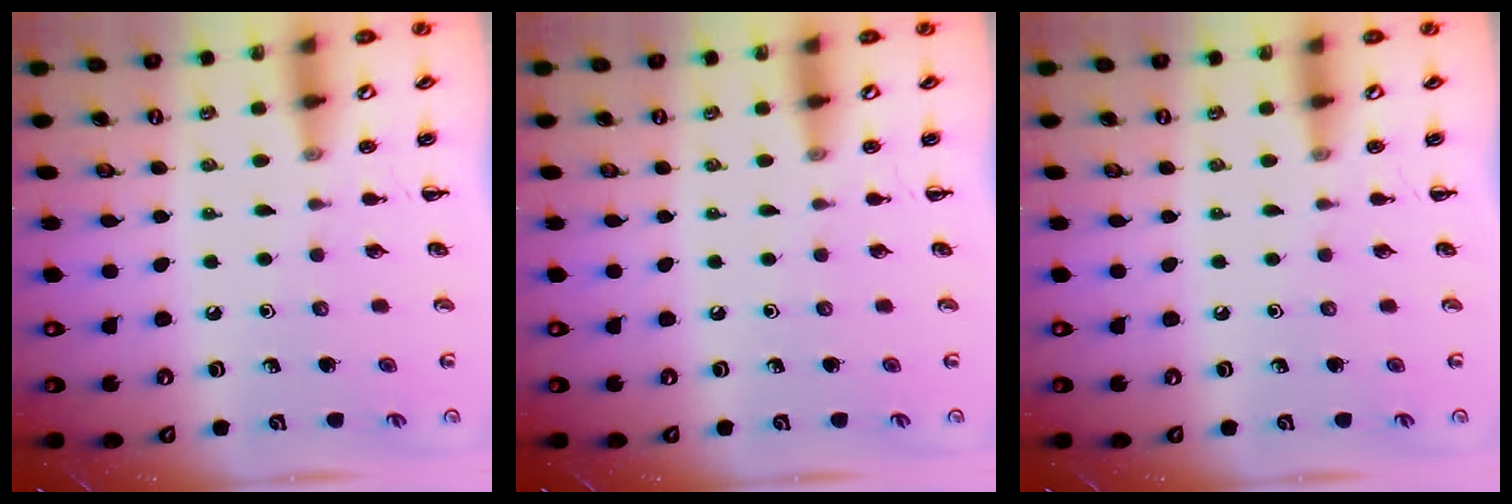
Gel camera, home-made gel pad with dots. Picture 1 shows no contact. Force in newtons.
{"total": 0.0}
{"total": 0.0}